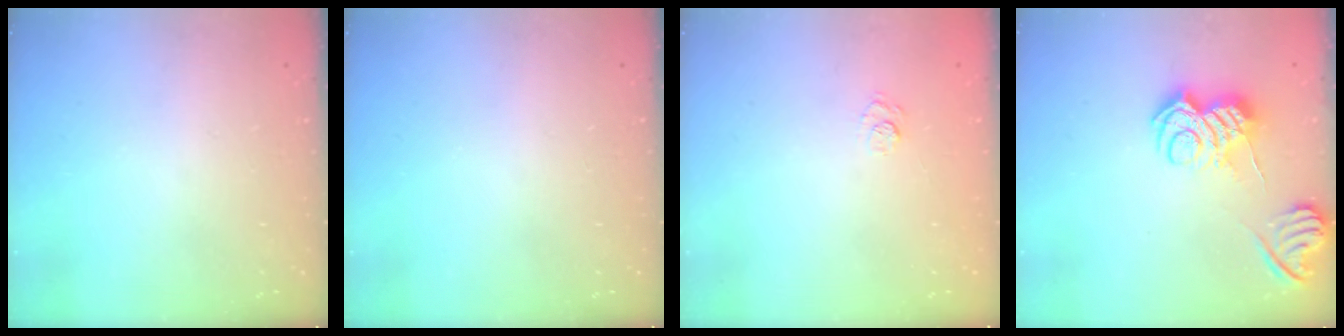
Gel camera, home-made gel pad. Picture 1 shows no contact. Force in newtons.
{"total": 0.0}
{"total": 6.1, "press": 6.0, "slide": 1.2}
{"total": 10.0, "press": 10.0, "slide": 0.8}